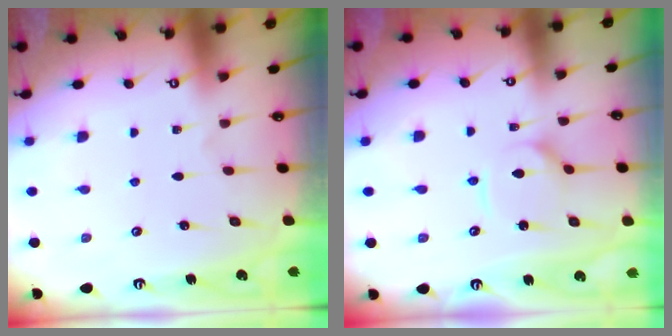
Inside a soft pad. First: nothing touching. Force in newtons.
{"total": 6.2, "press": 6.2, "slide": 0.6}